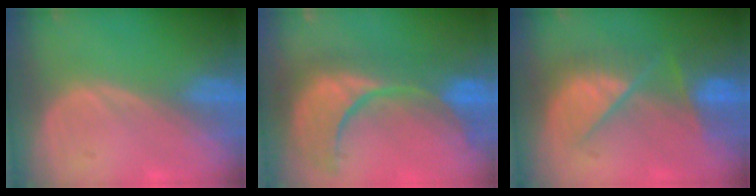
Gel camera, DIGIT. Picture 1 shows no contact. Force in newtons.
{"total": 11.8, "press": 10.8, "slide": 4.8}
{"total": 7.8, "press": 7.6, "slide": 2.0}